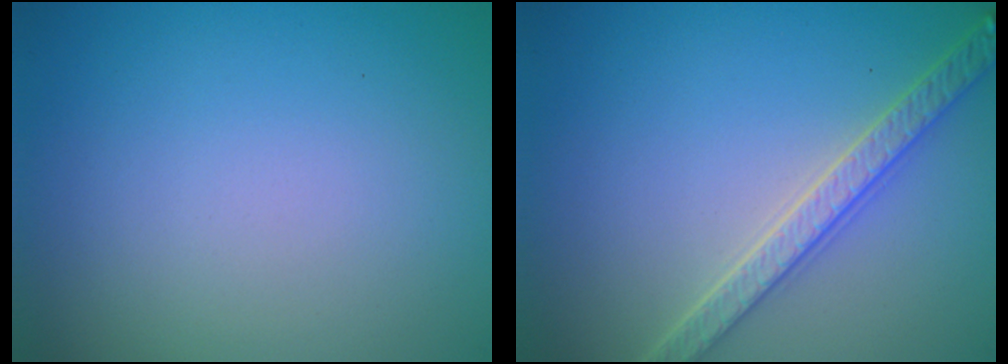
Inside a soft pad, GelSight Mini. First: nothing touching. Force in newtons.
{"total": 4.0, "press": 3.5, "slide": 2.0}